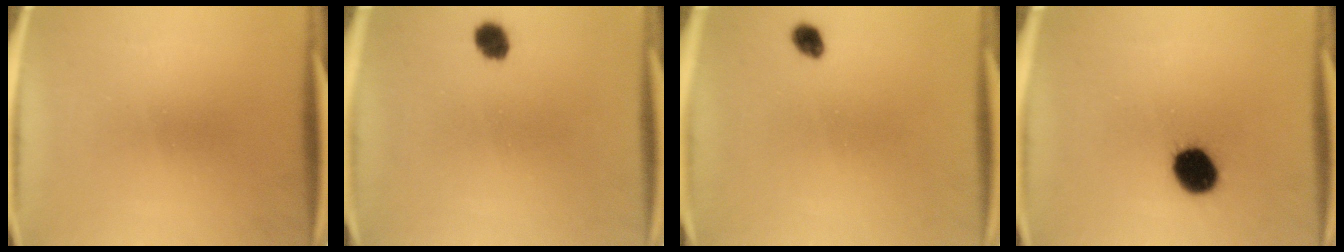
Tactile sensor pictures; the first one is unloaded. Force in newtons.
{"total": 3.4}
{"total": 2.0}
{"total": 10.1}